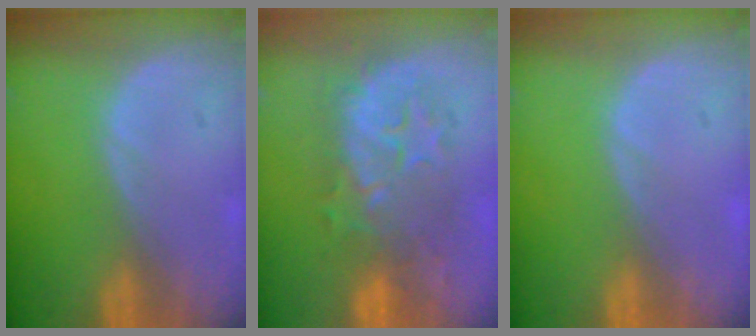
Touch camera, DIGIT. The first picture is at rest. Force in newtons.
{"total": 8.7, "press": 8.7, "slide": 0.4}
{"total": 0.0}